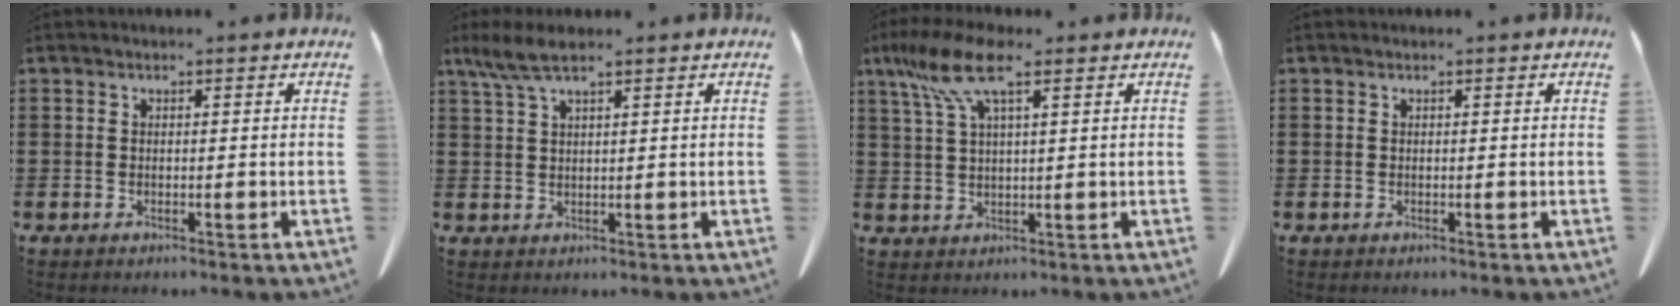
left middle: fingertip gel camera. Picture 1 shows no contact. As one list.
[{"total": 4.2, "force": [2.7, 0.8, 3.1], "torque": [-0.073, -0.001, 0.048]}, {"total": 8.5, "force": [4.9, 1.9, 6.7], "torque": [-0.155, -0.008, 0.083]}, {"total": 0.0}]